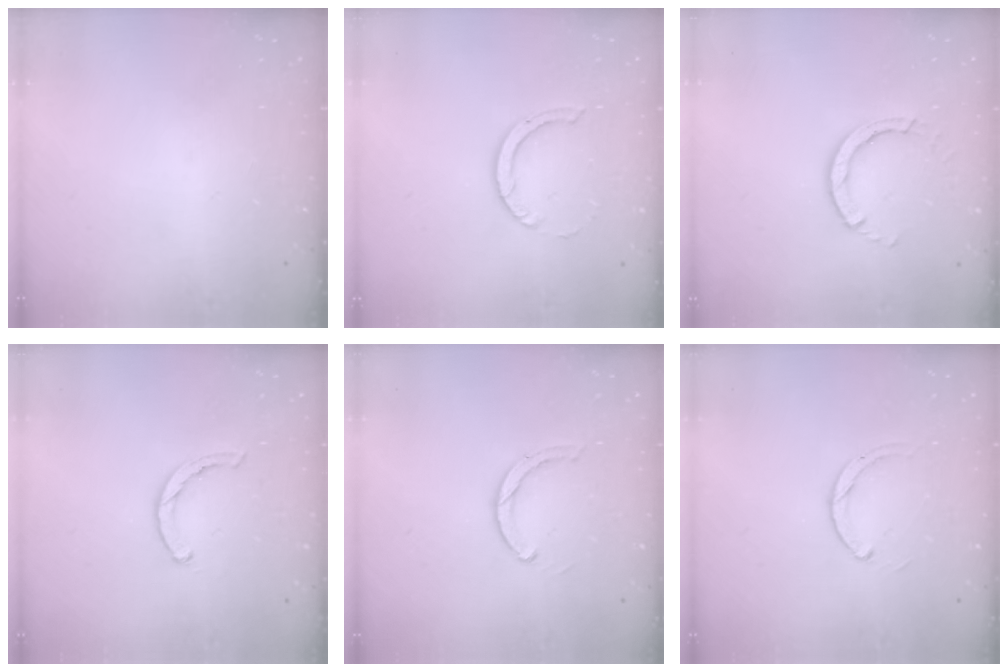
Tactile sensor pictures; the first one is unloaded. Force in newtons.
{"total": 4.6, "press": 4.6, "slide": 0.3}
{"total": 4.0, "press": 4.0, "slide": 0.4}
{"total": 2.3, "press": 2.2, "slide": 0.5}
{"total": 2.9, "press": 2.9, "slide": 0.4}
{"total": 2.5, "press": 2.5, "slide": 0.3}